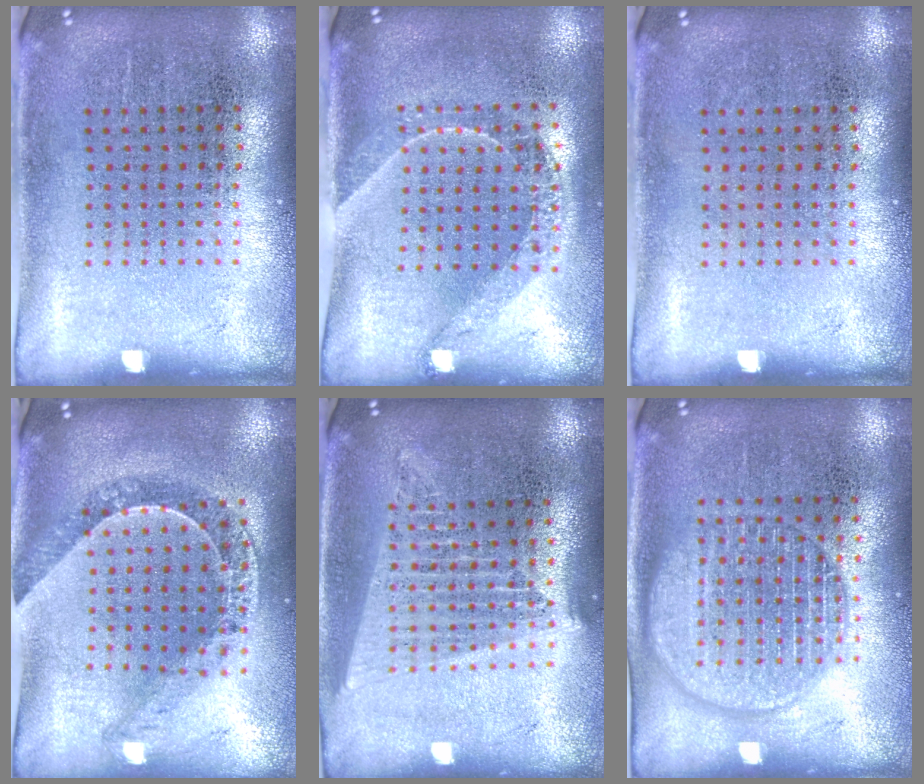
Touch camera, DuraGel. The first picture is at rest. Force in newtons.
{"total": 1.6, "press": 1.4, "slide": 0.9}
{"total": 0.0}
{"total": 1.2, "press": 1.1, "slide": 0.3}
{"total": 1.7, "press": 1.6, "slide": 0.8}
{"total": 2.1, "press": 2.1, "slide": 0.3}